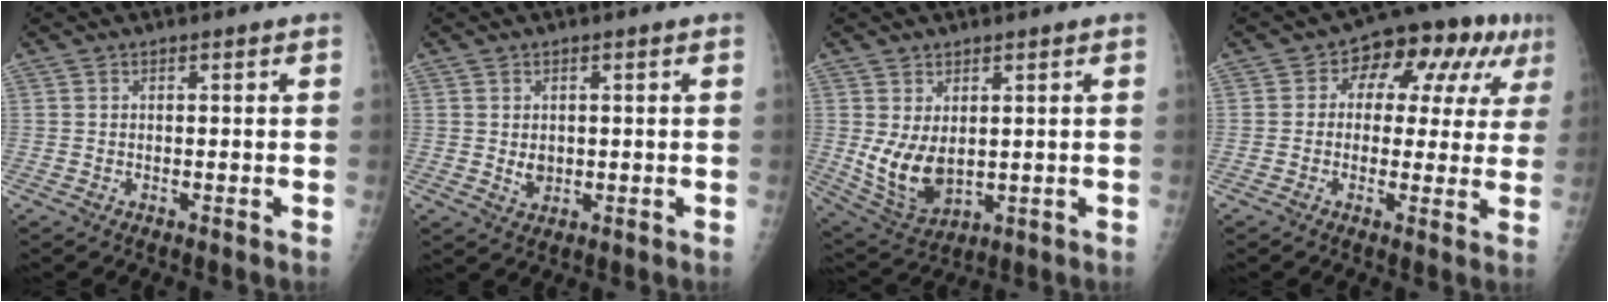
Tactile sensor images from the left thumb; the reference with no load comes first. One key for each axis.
{"total": 2.5, "fx": 0.1, "fy": 2.0, "fz": 1.6, "tx": -0.016, "ty": -0.004, "tz": 0.009}
{"total": 8.8, "fx": 0.7, "fy": 5.4, "fz": 6.9, "tx": -0.118, "ty": -0.020, "tz": 0.034}
{"total": 13.1, "fx": 4.1, "fy": 7.7, "fz": 9.8, "tx": -0.078, "ty": 0.025, "tz": 0.046}